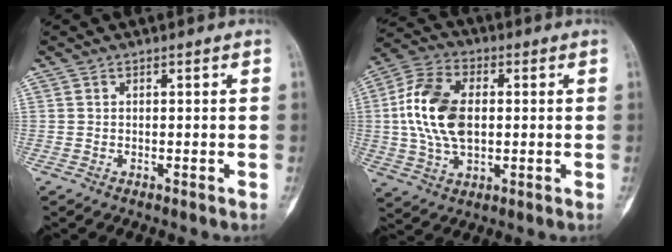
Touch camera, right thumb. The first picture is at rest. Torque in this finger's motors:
{"motor_torque": [1.61, 1.29, 0.98, -1.34, 0.47]}